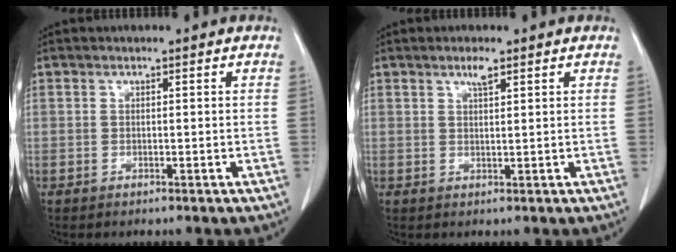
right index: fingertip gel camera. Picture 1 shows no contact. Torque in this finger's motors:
{"motor_torque": [-0.01, 0.03, 0.00, 0.03]}